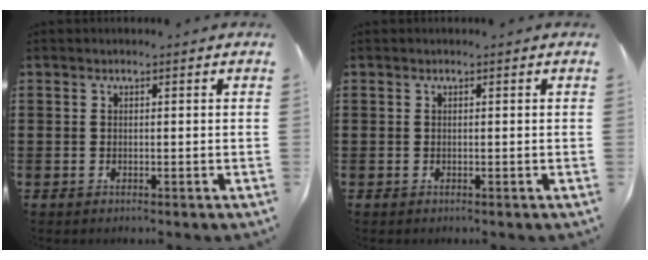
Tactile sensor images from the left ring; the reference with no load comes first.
{"total": 0.0}